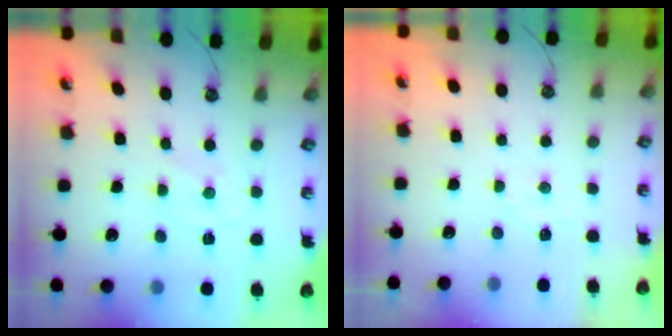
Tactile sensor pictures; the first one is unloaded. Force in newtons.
{"total": 5.0, "press": 5.0, "slide": 0.7}